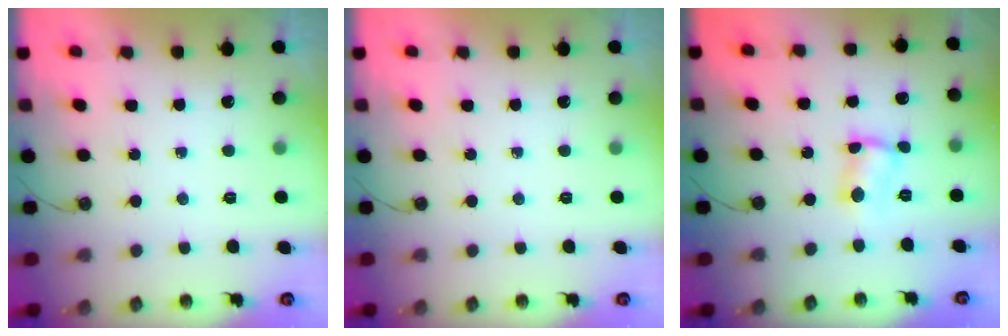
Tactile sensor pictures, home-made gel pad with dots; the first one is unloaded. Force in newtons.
{"total": 0.0}
{"total": 3.8, "press": 3.8, "slide": 0.2}